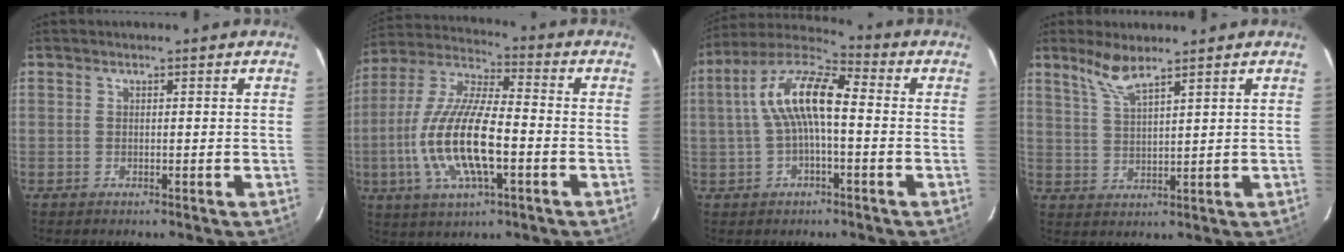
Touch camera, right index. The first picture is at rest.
{"total": 17.0, "force": [-4.1, 5.3, 15.6], "torque": [-0.323, -0.007, -0.080]}
{"total": 12.0, "force": [0.3, 4.2, 11.2], "torque": [-0.218, 0.026, -0.002]}
{"total": 5.3, "force": [4.1, 0.7, 3.2], "torque": [-0.068, 0.004, 0.089]}